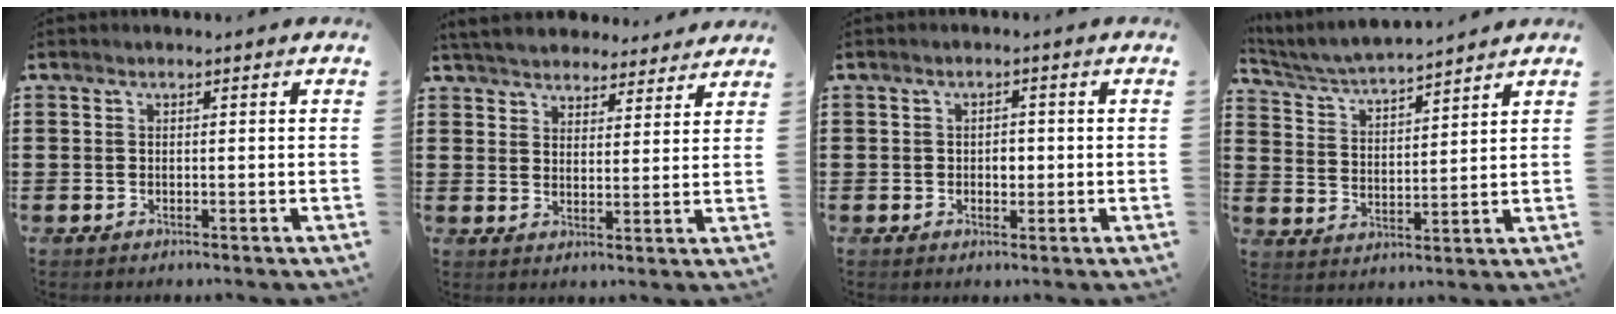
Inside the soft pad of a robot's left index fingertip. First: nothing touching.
{"total": 4.7, "force": [4.6, 0.9, 0.4], "torque": [-0.029, -0.018, 0.083]}
{"total": 1.5, "force": [-0.2, 1.2, 0.9], "torque": [-0.011, 0.004, -0.007]}
{"total": 4.4, "force": [4.3, 0.0, 0.9], "torque": [-0.040, -0.030, 0.070]}